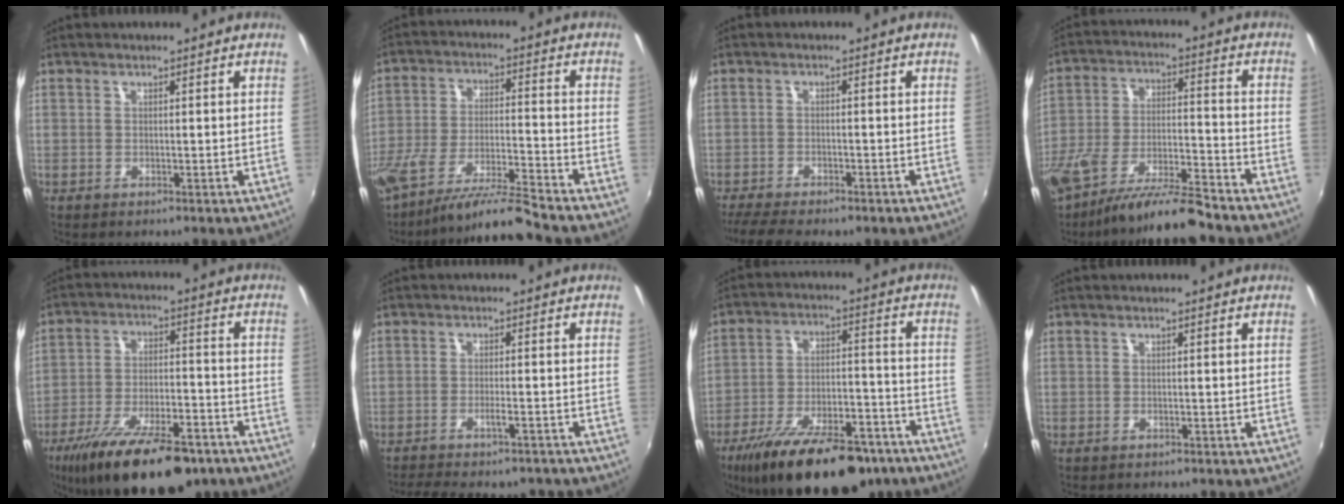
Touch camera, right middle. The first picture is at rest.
{"total": 12.9, "force": [-11.2, -0.5, 6.4], "torque": [-0.129, -0.020, -0.200]}
{"total": 8.8, "force": [-7.1, 2.2, 4.5], "torque": [-0.110, -0.032, -0.116]}
{"total": 15.6, "force": [-12.3, 2.8, 9.3], "torque": [-0.186, -0.029, -0.210]}
{"total": 21.5, "force": [-15.4, 7.8, 12.8], "torque": [-0.238, -0.029, -0.231]}
{"total": 10.7, "force": [-9.5, 2.1, 4.4], "torque": [-0.096, -0.009, -0.127]}
{"total": 24.2, "force": [-18.0, 9.2, 13.2], "torque": [-0.237, -0.013, -0.260]}
{"total": 0.7, "force": [-0.5, 0.5, 0.0], "torque": [-0.001, -0.002, -0.007]}